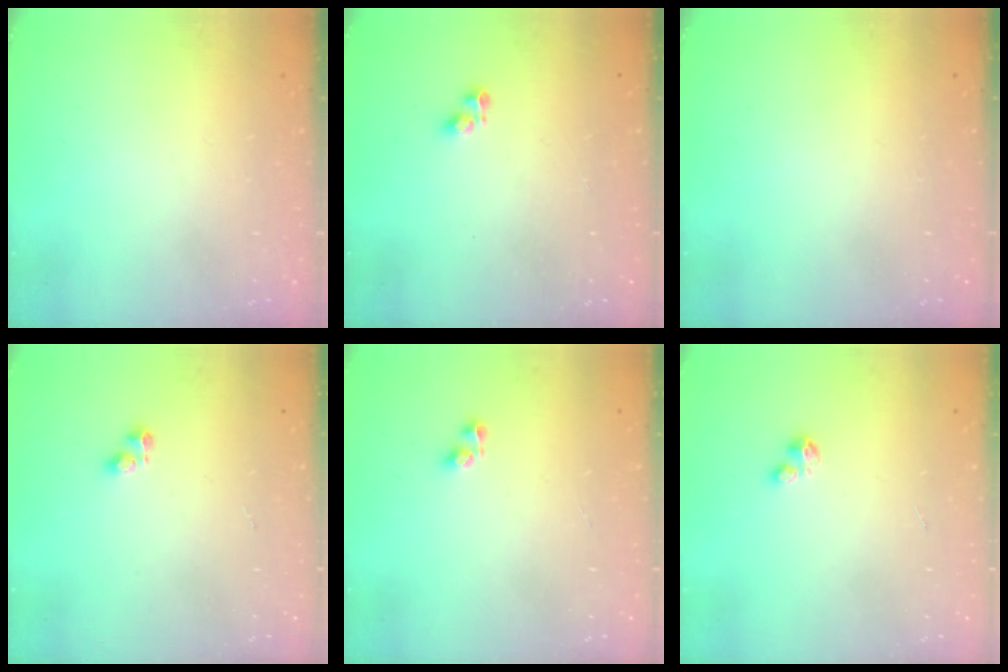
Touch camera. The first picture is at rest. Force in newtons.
{"total": 2.8, "press": 2.8, "slide": 0.3}
{"total": 0.0}
{"total": 2.5, "press": 2.5, "slide": 0.3}
{"total": 3.7, "press": 3.6, "slide": 0.7}
{"total": 2.1, "press": 2.0, "slide": 0.5}